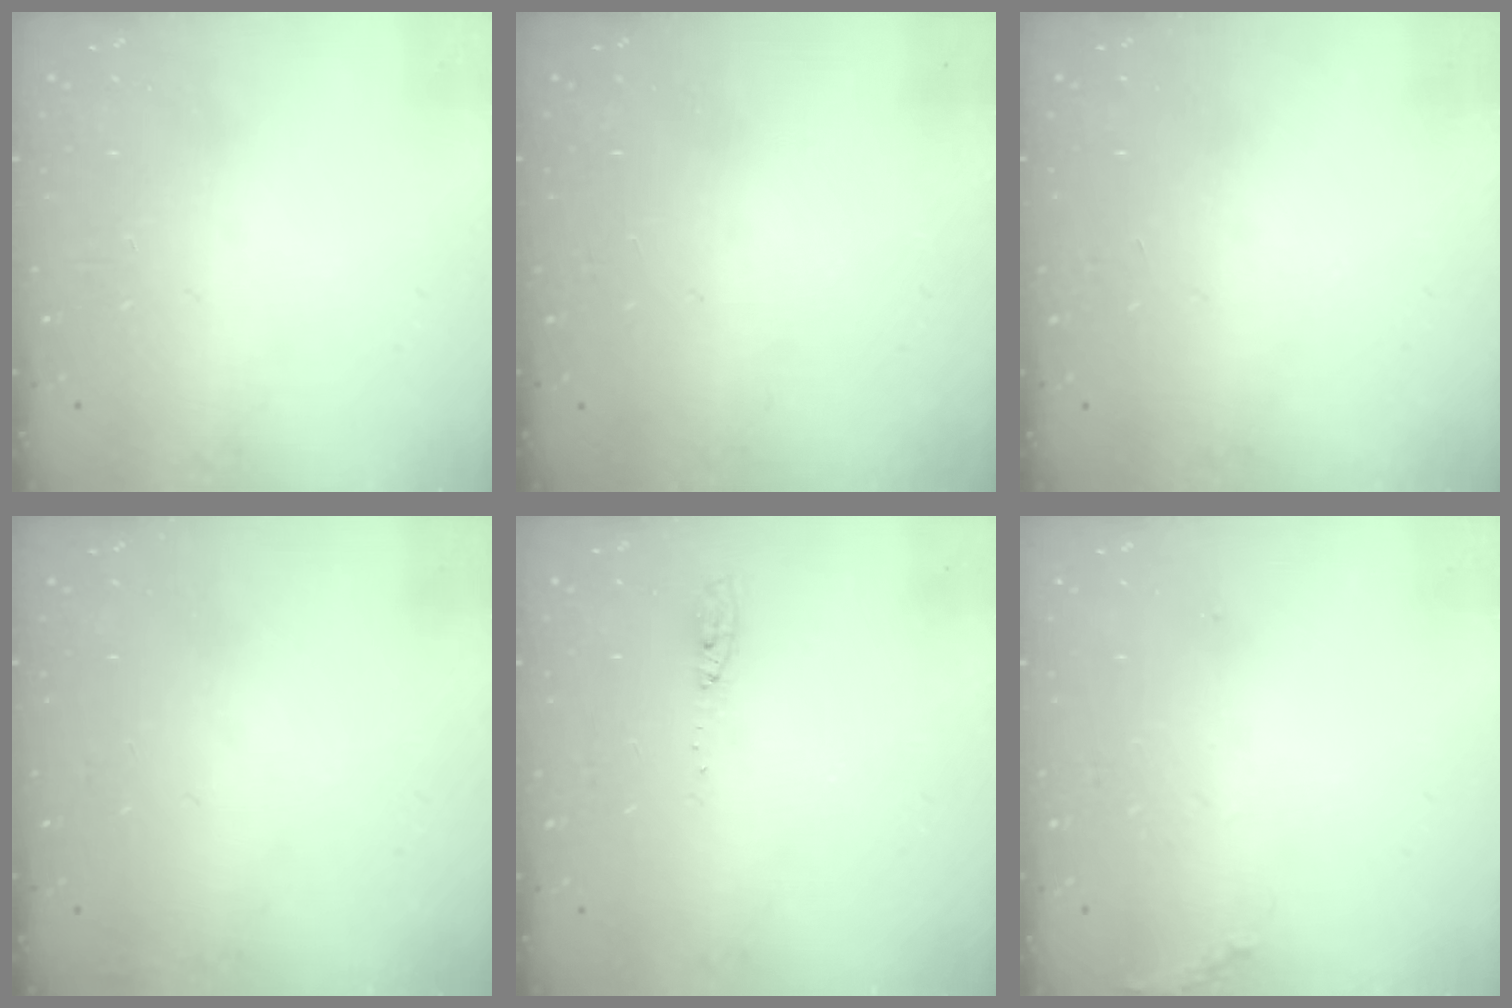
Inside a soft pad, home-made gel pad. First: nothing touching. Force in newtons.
{"total": 0.0}
{"total": 0.0}
{"total": 2.8, "press": 2.2, "slide": 1.7}
{"total": 4.6, "press": 4.4, "slide": 1.3}
{"total": 5.2, "press": 4.9, "slide": 1.8}